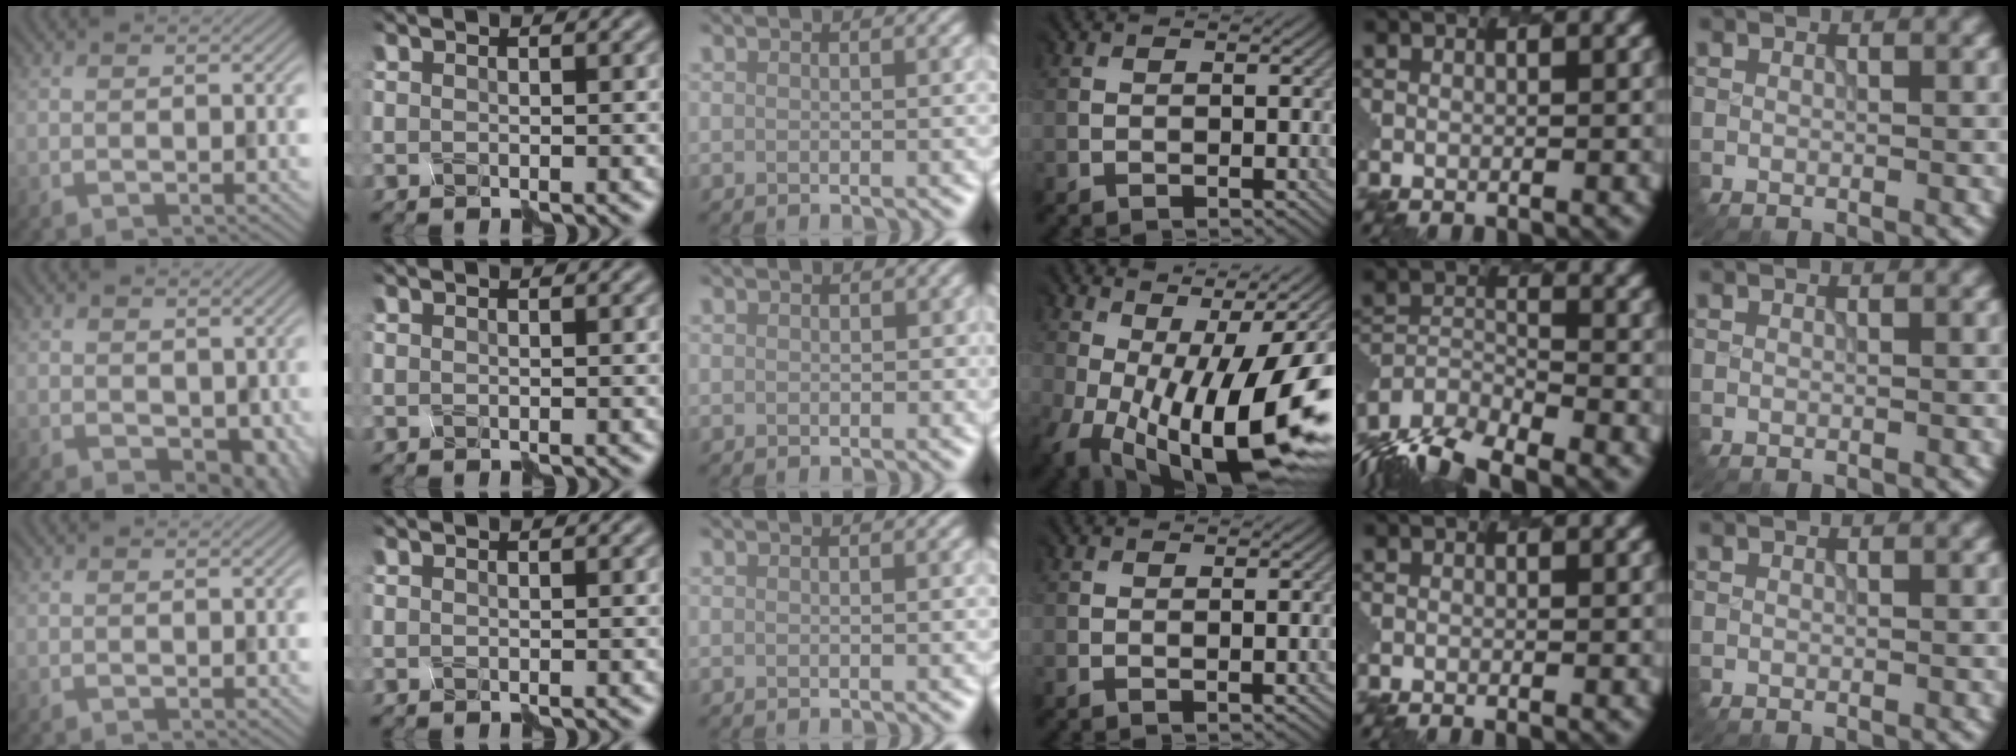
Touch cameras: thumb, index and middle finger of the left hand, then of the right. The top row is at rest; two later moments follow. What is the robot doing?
{"motion": "disassemble", "object": "spray bottle"}